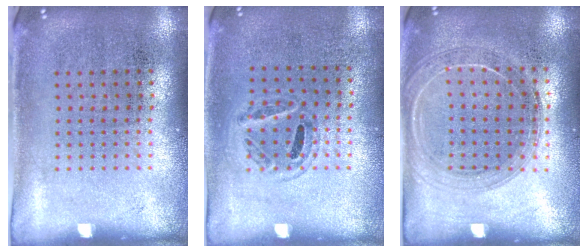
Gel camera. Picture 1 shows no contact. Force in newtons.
{"total": 1.0, "press": 0.8, "slide": 0.6}
{"total": 1.6, "press": 1.6, "slide": 0.4}